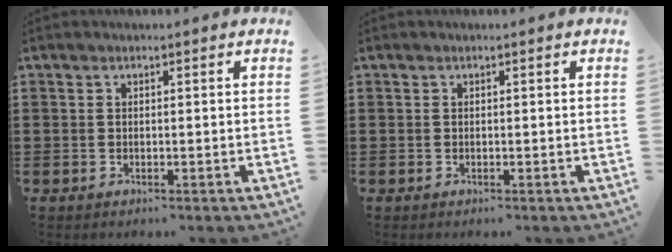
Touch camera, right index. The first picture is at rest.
{"total": 0.0}